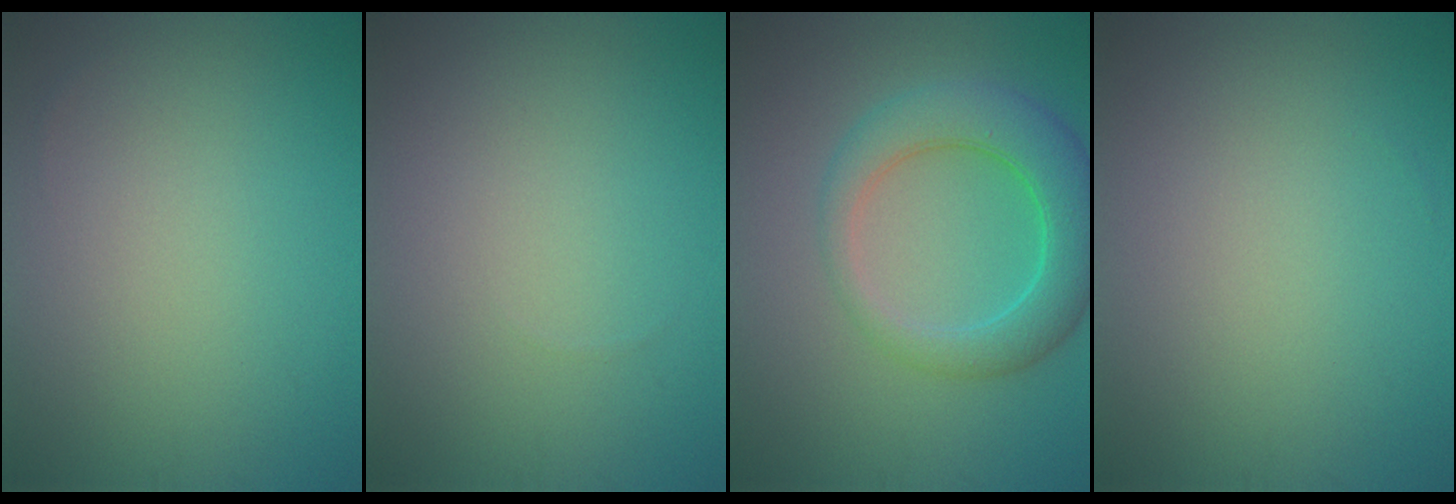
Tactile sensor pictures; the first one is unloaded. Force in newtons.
{"total": 0.0}
{"total": 5.8, "press": 5.8, "slide": 0.4}
{"total": 0.0}